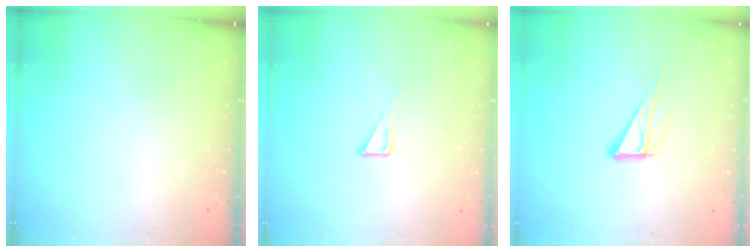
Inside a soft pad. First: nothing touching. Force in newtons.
{"total": 3.4, "press": 3.4, "slide": 0.3}
{"total": 8.0, "press": 8.0, "slide": 0.7}